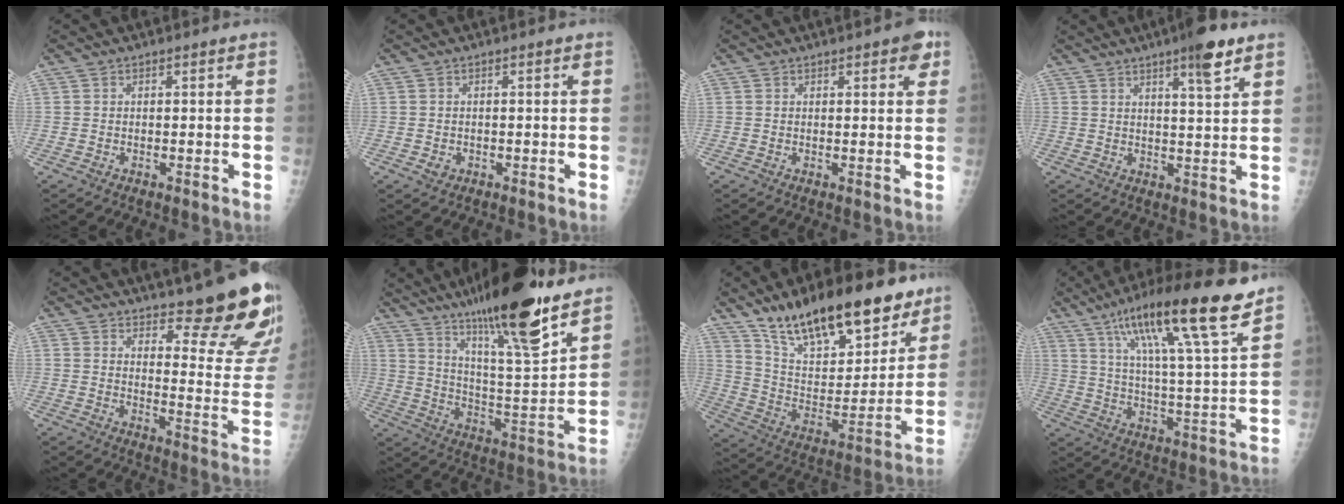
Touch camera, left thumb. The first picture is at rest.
{"total": 1.2, "force": [-0.3, 1.0, 0.5], "torque": [-0.004, 0.002, -0.002]}
{"total": 4.0, "force": [2.1, 1.5, 3.1], "torque": [-0.024, -0.004, 0.019]}
{"total": 7.7, "force": [4.8, 1.1, 5.9], "torque": [-0.085, -0.024, 0.069]}
{"total": 17.0, "force": [12.6, 4.3, 10.6], "torque": [-0.093, -0.106, 0.164]}
{"total": 23.3, "force": [16.4, 3.8, 16.2], "torque": [-0.245, -0.074, 0.274]}
{"total": 25.8, "force": [18.2, 10.3, 15.2], "torque": [-0.203, -0.065, 0.300]}
{"total": 21.2, "force": [13.3, 2.7, 16.3], "torque": [-0.257, -0.039, 0.218]}